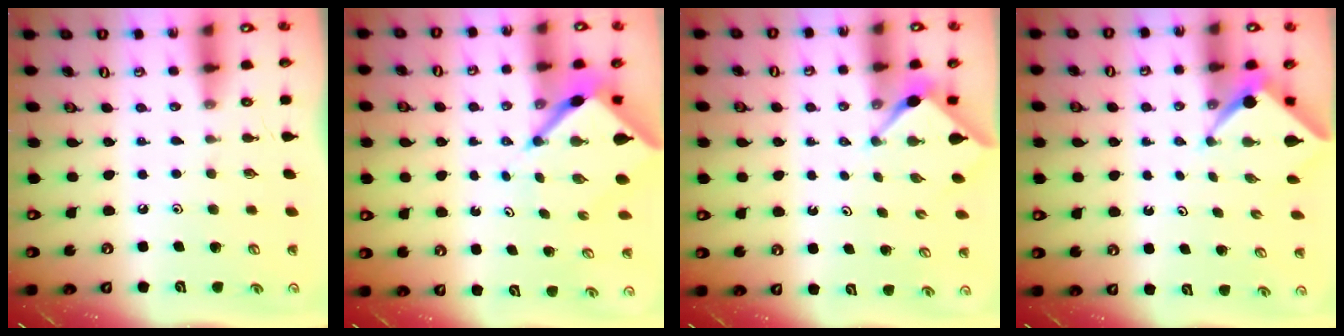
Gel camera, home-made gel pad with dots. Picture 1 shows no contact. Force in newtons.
{"total": 6.4, "press": 6.4, "slide": 0.6}
{"total": 3.1, "press": 3.1, "slide": 0.4}
{"total": 5.4, "press": 5.4, "slide": 0.4}